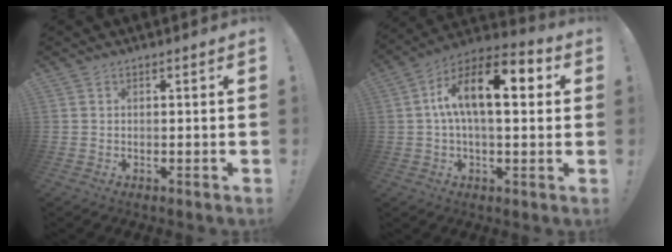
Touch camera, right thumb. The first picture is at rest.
{"total": 16.2, "force": [3.4, 7.2, 14.2], "torque": [-0.248, 0.006, 0.048]}